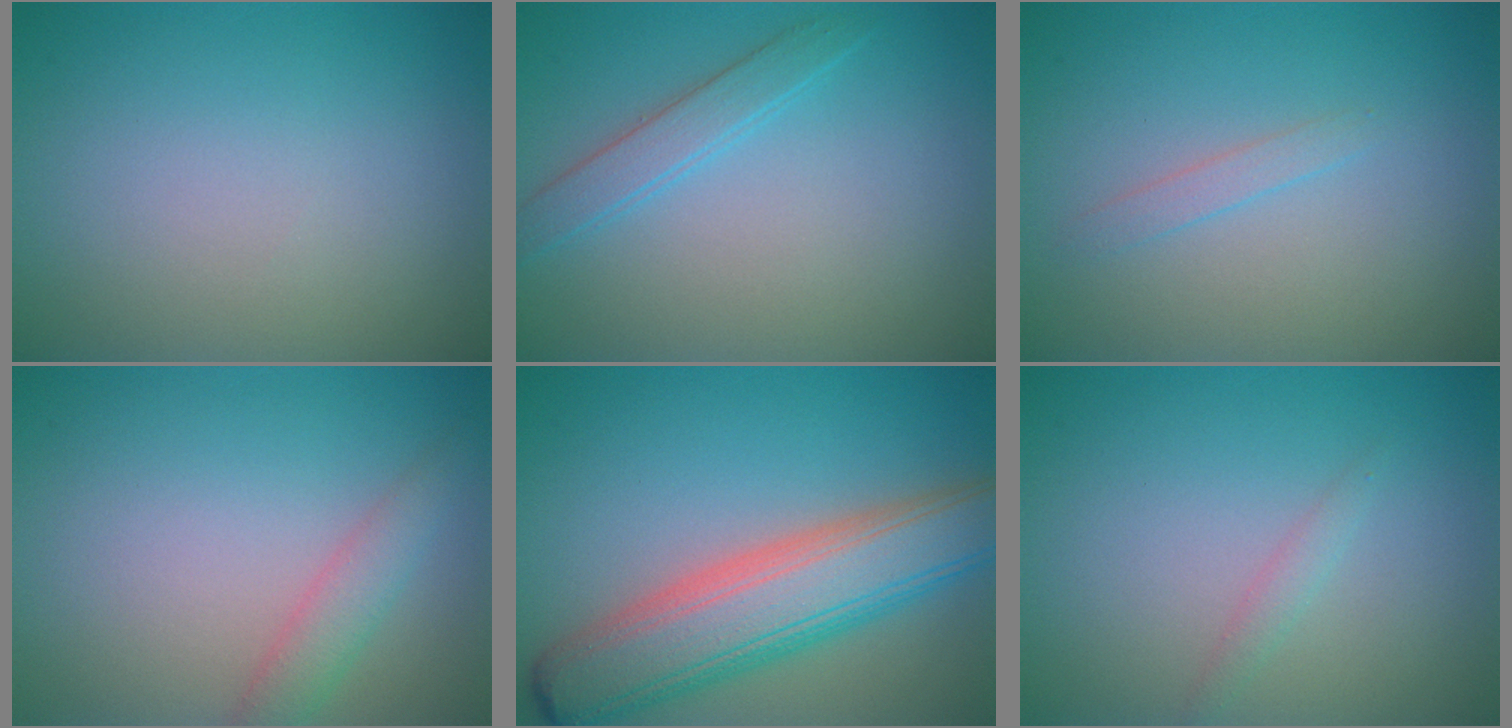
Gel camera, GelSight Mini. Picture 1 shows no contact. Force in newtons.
{"total": 2.2, "press": 2.1, "slide": 0.2}
{"total": 0.9, "press": 0.9, "slide": 0.2}
{"total": 2.2, "press": 2.2, "slide": 0.2}
{"total": 8.7, "press": 8.7, "slide": 0.4}
{"total": 1.0, "press": 1.0, "slide": 0.0}